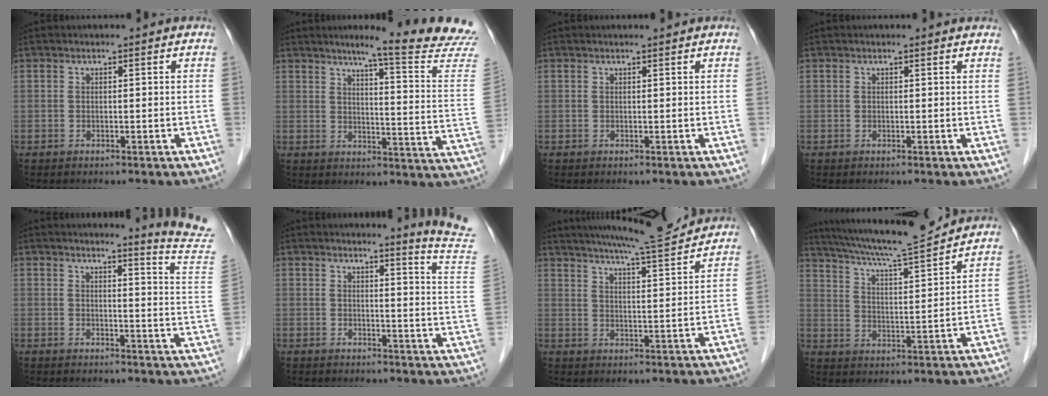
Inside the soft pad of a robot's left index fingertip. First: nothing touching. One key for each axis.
{"total": 17.3, "fx": 15.1, "fy": -1.6, "fz": 8.4, "tx": -0.107, "ty": -0.080, "tz": 0.171}
{"total": 1.1, "fx": 1.0, "fy": -0.1, "fz": 0.4, "tx": -0.008, "ty": 0.008, "tz": 0.019}
{"total": 1.7, "fx": 1.7, "fy": 0.0, "fz": 0.3, "tx": -0.018, "ty": 0.001, "tz": 0.013}
{"total": 9.3, "fx": 8.9, "fy": -2.6, "fz": 1.3, "tx": -0.024, "ty": -0.103, "tz": 0.088}
{"total": 8.7, "fx": 8.1, "fy": -2.9, "fz": 1.4, "tx": -0.026, "ty": -0.102, "tz": 0.078}
{"total": 12.3, "fx": 11.5, "fy": -0.4, "fz": 4.5, "tx": -0.076, "ty": 0.003, "tz": 0.163}
{"total": 14.5, "fx": 13.2, "fy": -0.7, "fz": 5.7, "tx": -0.107, "ty": 0.000, "tz": 0.210}